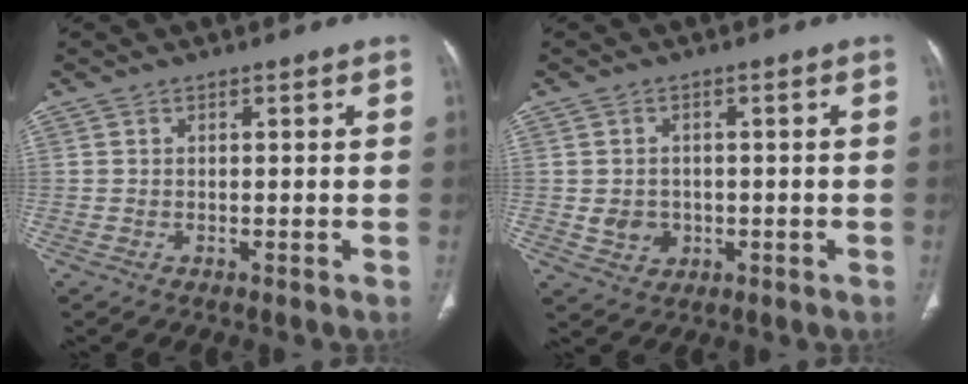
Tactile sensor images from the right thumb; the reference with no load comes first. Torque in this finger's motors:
{"motor_torque": [0.35, 0.29, -0.10, 0.00, 0.00]}